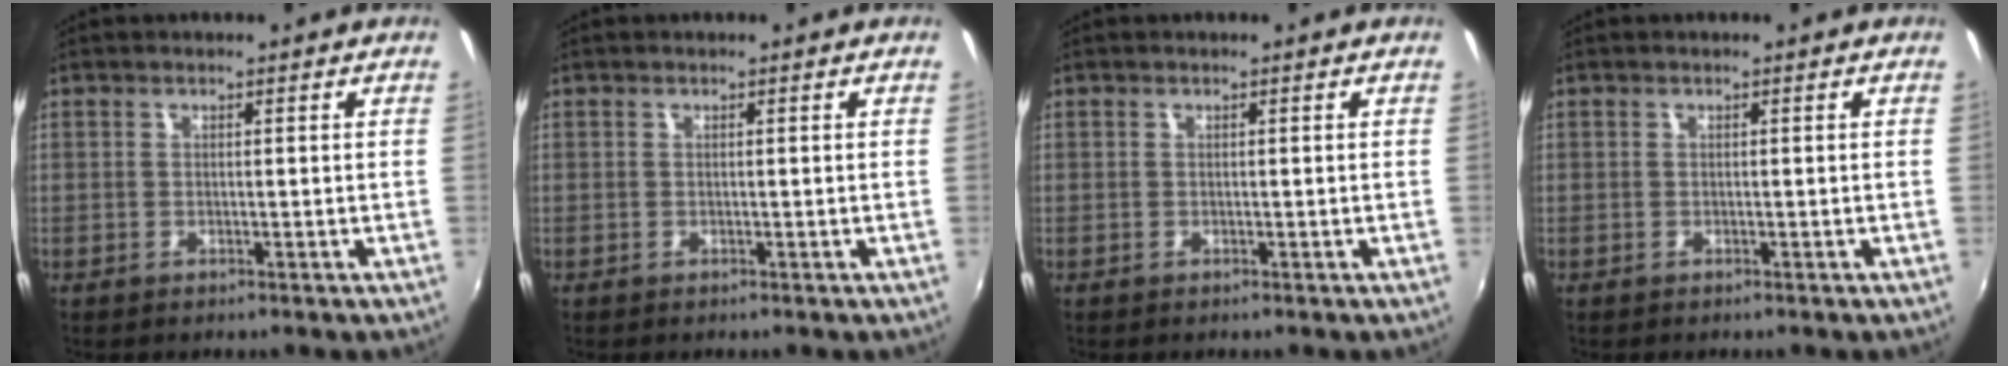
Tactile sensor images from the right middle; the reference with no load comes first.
{"total": 0.0}
{"total": 0.0}
{"total": 0.0}